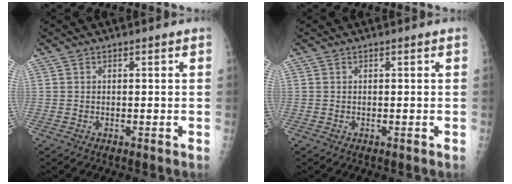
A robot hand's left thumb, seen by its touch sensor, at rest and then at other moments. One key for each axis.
{"total": 0.0}